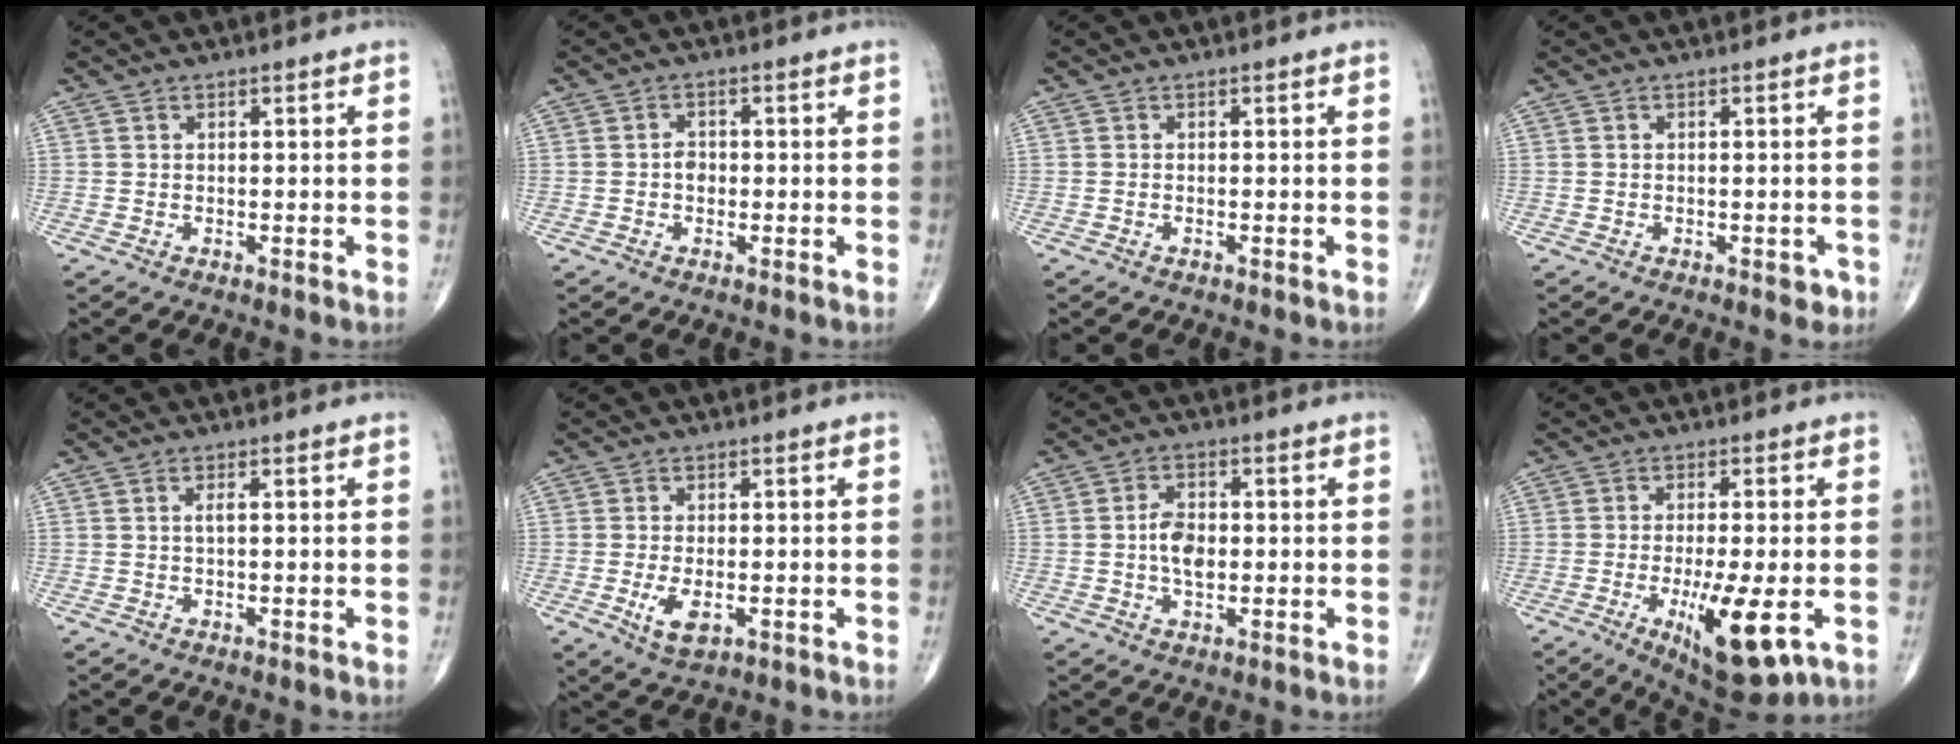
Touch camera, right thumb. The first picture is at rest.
{"total": 1.8, "force": [-0.4, 1.5, 1.1], "torque": [-0.006, 0.003, -0.010]}
{"total": 0.0}
{"total": 1.8, "force": [-0.9, 1.1, 1.2], "torque": [-0.005, 0.002, -0.011]}
{"total": 1.0, "force": [0.1, 0.2, 1.0], "torque": [-0.022, 0.000, -0.001]}
{"total": 5.7, "force": [-1.5, 2.7, 4.8], "torque": [-0.092, -0.006, -0.023]}
{"total": 5.3, "force": [-0.3, 3.1, 4.3], "torque": [-0.072, 0.002, -0.009]}
{"total": 12.8, "force": [-4.1, 3.8, 11.5], "torque": [-0.187, -0.015, -0.054]}